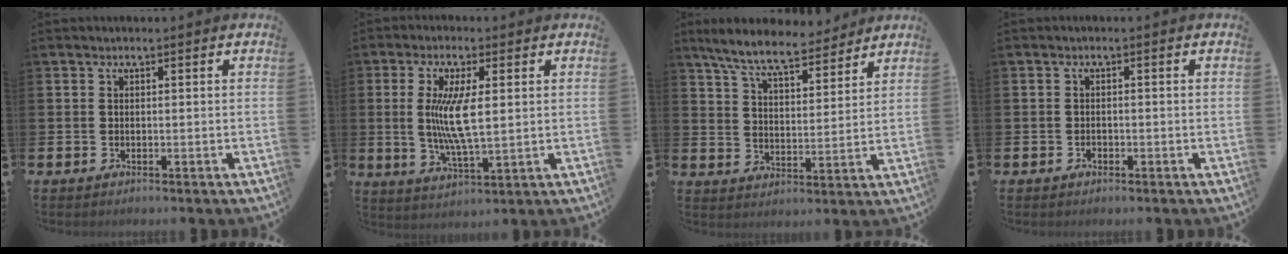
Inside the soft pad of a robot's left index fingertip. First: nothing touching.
{"total": 7.8, "force": [1.6, 2.3, 7.3], "torque": [-0.129, -0.001, 0.024]}
{"total": 8.0, "force": [7.2, 1.5, 3.1], "torque": [-0.091, -0.031, 0.130]}
{"total": 0.8, "force": [-0.4, 0.6, 0.3], "torque": [-0.004, -0.001, -0.010]}